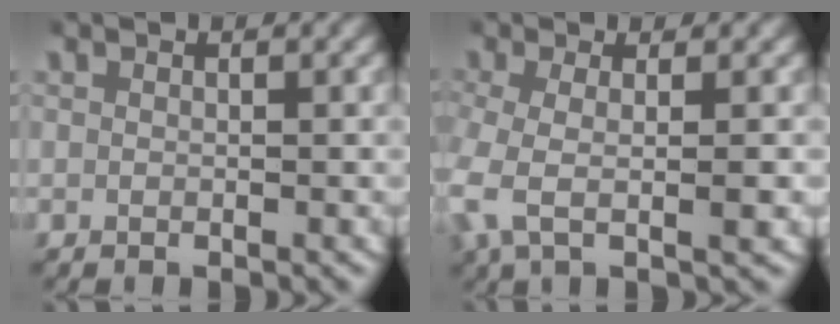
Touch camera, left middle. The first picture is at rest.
{"total": 4.2, "force": [0.1, 2.1, 3.6], "torque": [-0.100, -0.006, 0.003]}